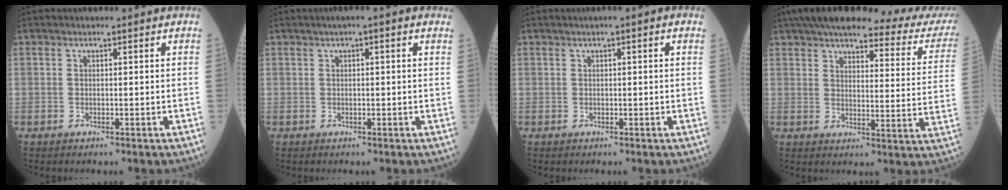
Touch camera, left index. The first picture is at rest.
{"total": 2.2, "force": [1.0, 0.3, 2.0], "torque": [-0.030, 0.014, 0.009]}
{"total": 1.2, "force": [0.4, 0.1, 1.1], "torque": [-0.017, 0.006, 0.002]}
{"total": 25.0, "force": [21.8, 3.7, 11.7], "torque": [-0.155, -0.023, 0.250]}